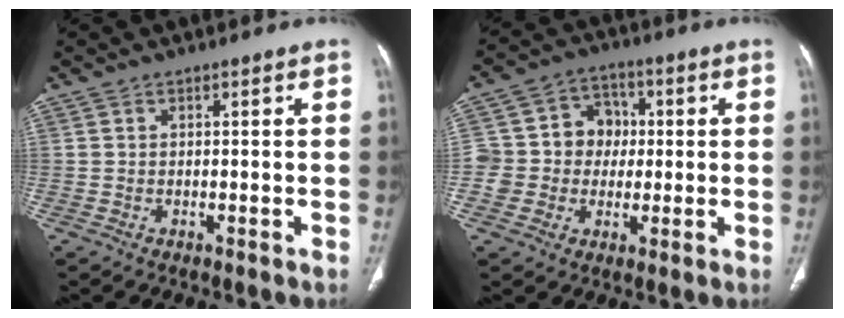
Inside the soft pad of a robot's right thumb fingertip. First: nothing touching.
{"total": 11.1, "force": [-0.1, 10.3, 4.1], "torque": [-0.027, 0.027, -0.005]}